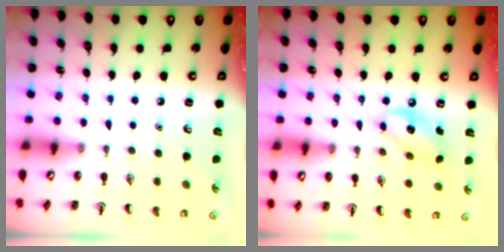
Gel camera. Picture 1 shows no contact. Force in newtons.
{"total": 7.0, "press": 6.9, "slide": 1.3}